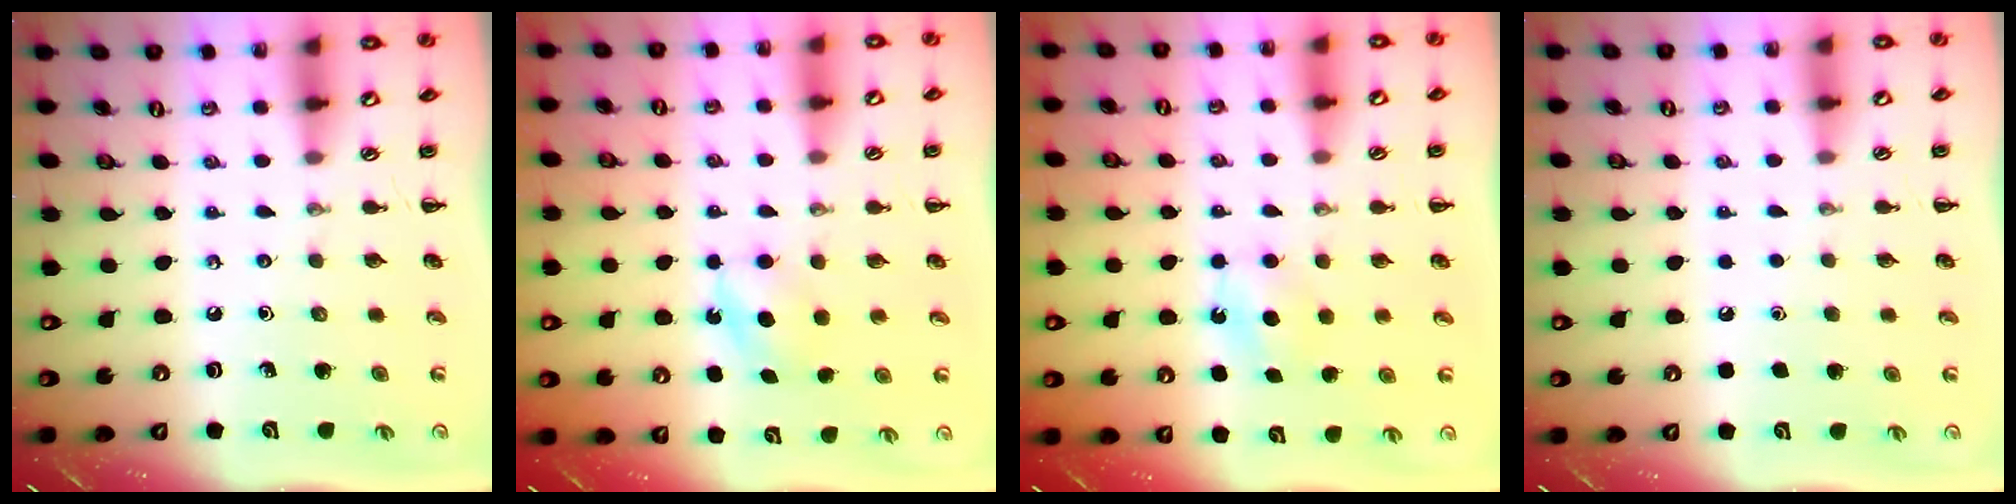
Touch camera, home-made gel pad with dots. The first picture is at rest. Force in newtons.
{"total": 5.0, "press": 4.8, "slide": 1.4}
{"total": 5.3, "press": 5.1, "slide": 1.3}
{"total": 1.6, "press": 1.6, "slide": 0.1}